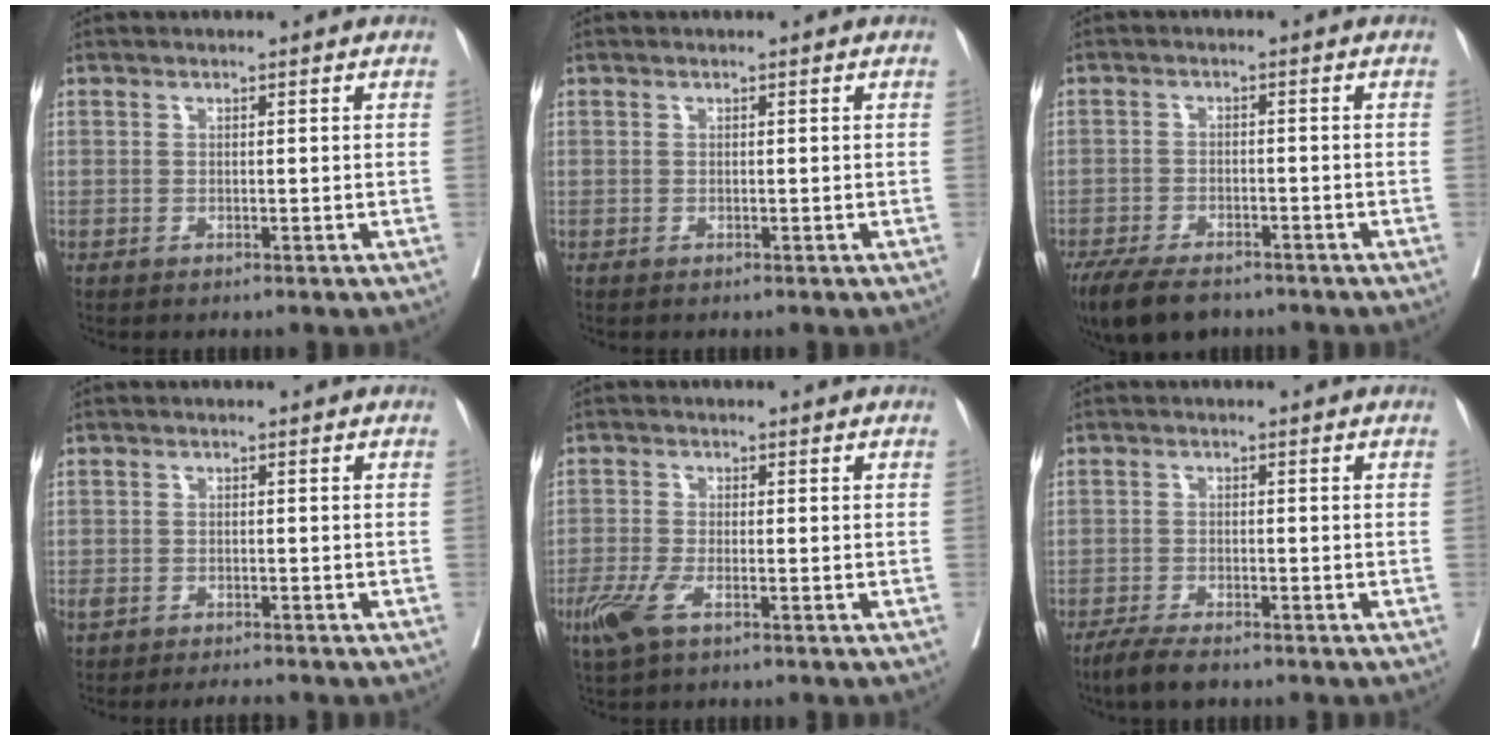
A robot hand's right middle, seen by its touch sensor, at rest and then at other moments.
{"total": 0.0}
{"total": 8.9, "force": [-7.0, 3.4, 4.5], "torque": [-0.075, -0.010, -0.113]}
{"total": 3.2, "force": [-2.7, 1.0, 1.3], "torque": [-0.025, 0.000, -0.041]}
{"total": 4.4, "force": [-2.4, 1.2, 3.4], "torque": [-0.083, -0.009, -0.047]}
{"total": 4.3, "force": [-3.4, 0.8, 2.5], "torque": [-0.046, -0.008, -0.060]}